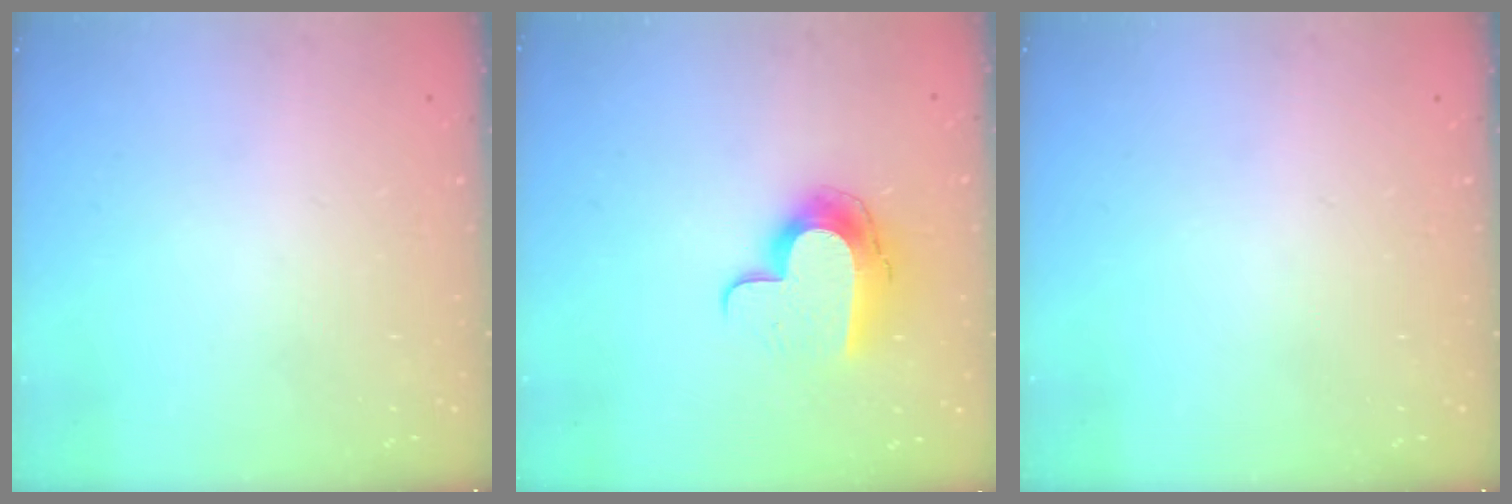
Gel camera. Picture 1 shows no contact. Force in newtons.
{"total": 11.6, "press": 11.6, "slide": 0.9}
{"total": 0.0}